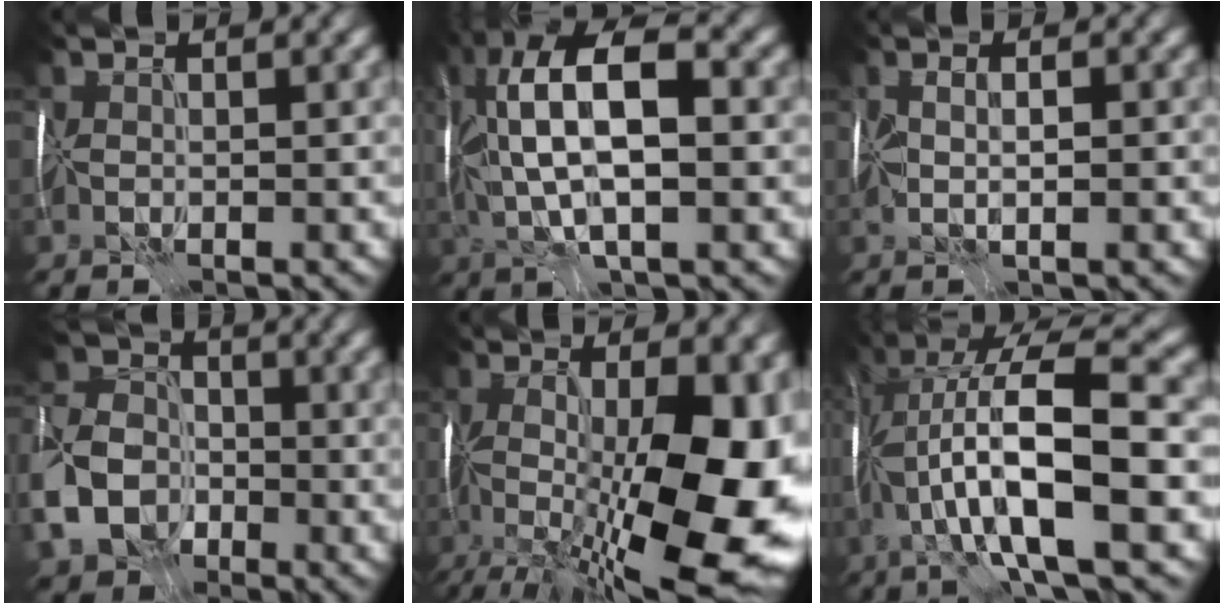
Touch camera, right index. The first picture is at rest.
{"total": 12.6, "force": [1.8, 4.9, 11.5], "torque": [-0.216, 0.019, 0.031]}
{"total": 1.8, "force": [-0.3, 0.1, 1.8], "torque": [-0.038, -0.003, -0.003]}
{"total": 7.8, "force": [-3.1, 6.0, 4.0], "torque": [-0.101, -0.009, -0.071]}
{"total": 17.5, "force": [-3.0, 6.3, 16.0], "torque": [-0.258, -0.032, -0.026]}
{"total": 13.5, "force": [-2.1, 3.5, 12.9], "torque": [-0.250, 0.024, -0.038]}